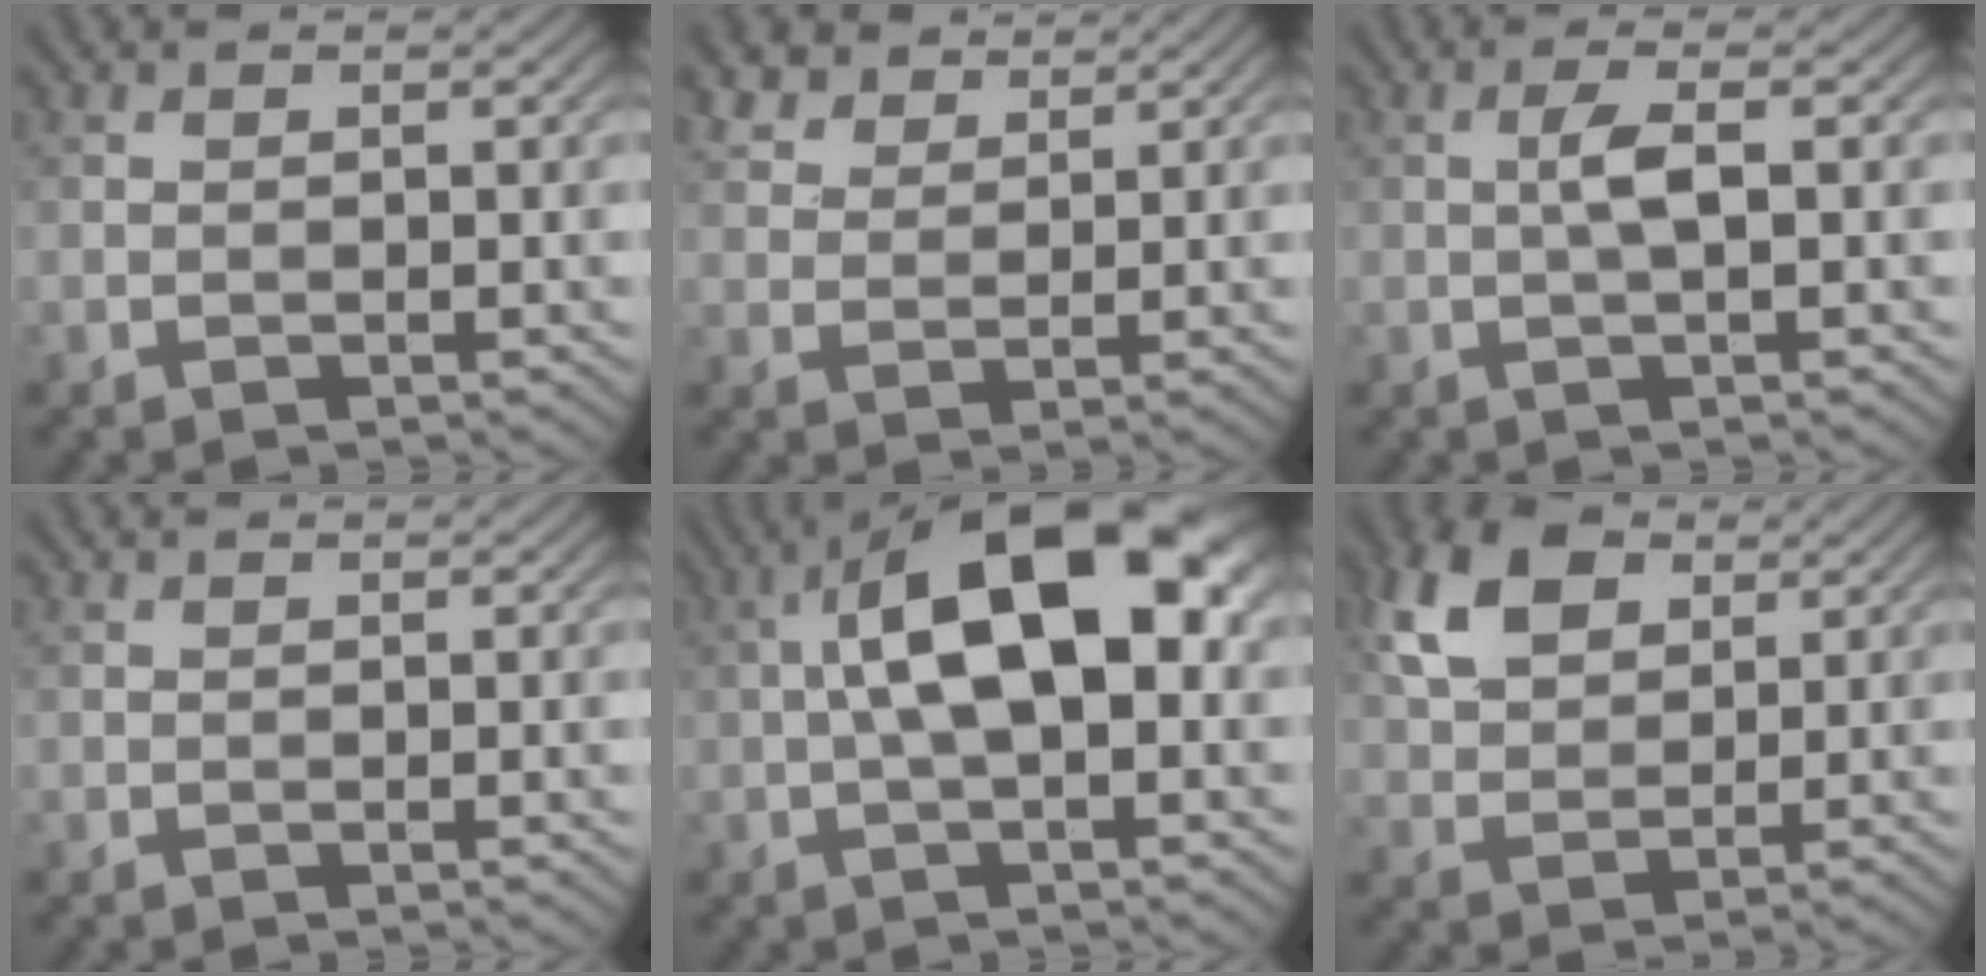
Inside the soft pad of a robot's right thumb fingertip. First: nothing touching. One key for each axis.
{"total": 4.0, "fx": 3.1, "fy": 2.1, "fz": 1.4, "tx": -0.043, "ty": 0.001, "tz": 0.071}
{"total": 2.7, "fx": 0.1, "fy": 0.4, "fz": 2.7, "tx": -0.055, "ty": 0.008, "tz": -0.002}
{"total": 0.0}
{"total": 13.8, "fx": 1.3, "fy": 5.9, "fz": 12.4, "tx": -0.203, "ty": 0.026, "tz": 0.013}
{"total": 8.0, "fx": 3.6, "fy": 5.1, "fz": 4.9, "tx": -0.120, "ty": 0.012, "tz": 0.066}